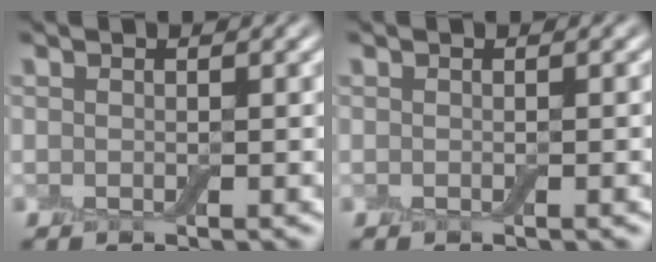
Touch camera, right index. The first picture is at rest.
{"total": 0.6, "force": [-0.1, 0.1, 0.6], "torque": [-0.006, 0.000, -0.001]}